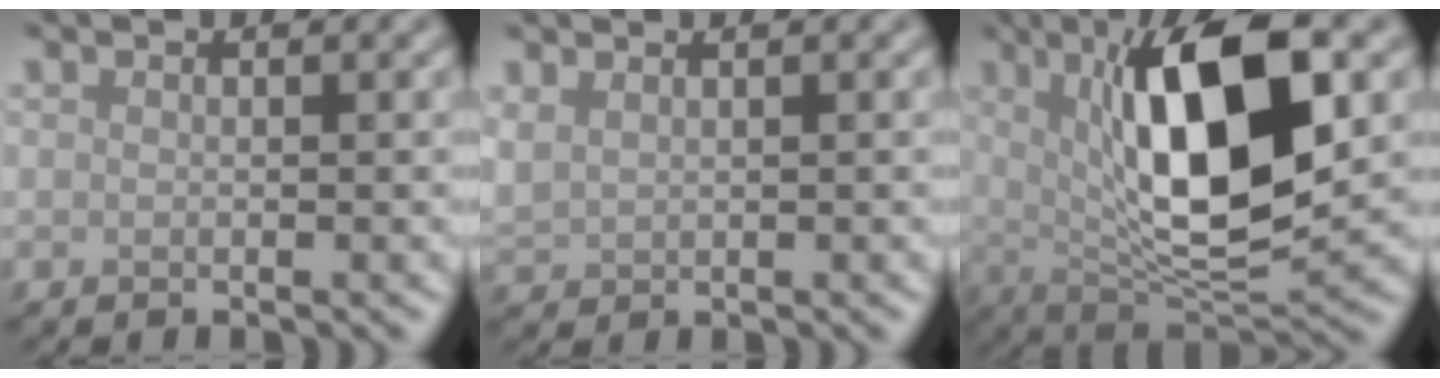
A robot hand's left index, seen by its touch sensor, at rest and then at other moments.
{"total": 1.2, "force": [1.0, 0.4, 0.4], "torque": [-0.024, 0.003, 0.029]}
{"total": 11.6, "force": [2.0, 3.7, 10.8], "torque": [-0.174, 0.003, 0.035]}